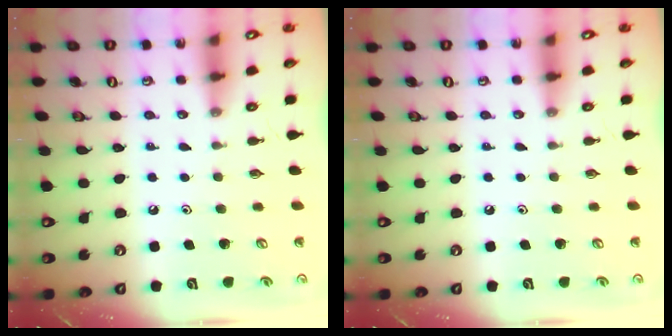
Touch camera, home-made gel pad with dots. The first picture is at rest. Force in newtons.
{"total": 0.0}